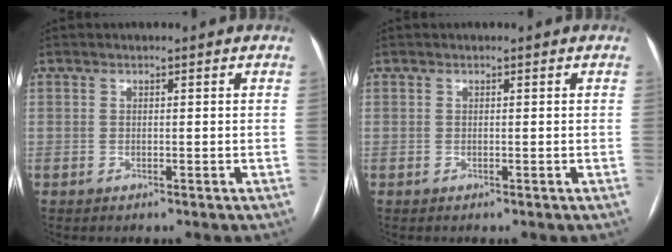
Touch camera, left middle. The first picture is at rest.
{"total": 0.0}